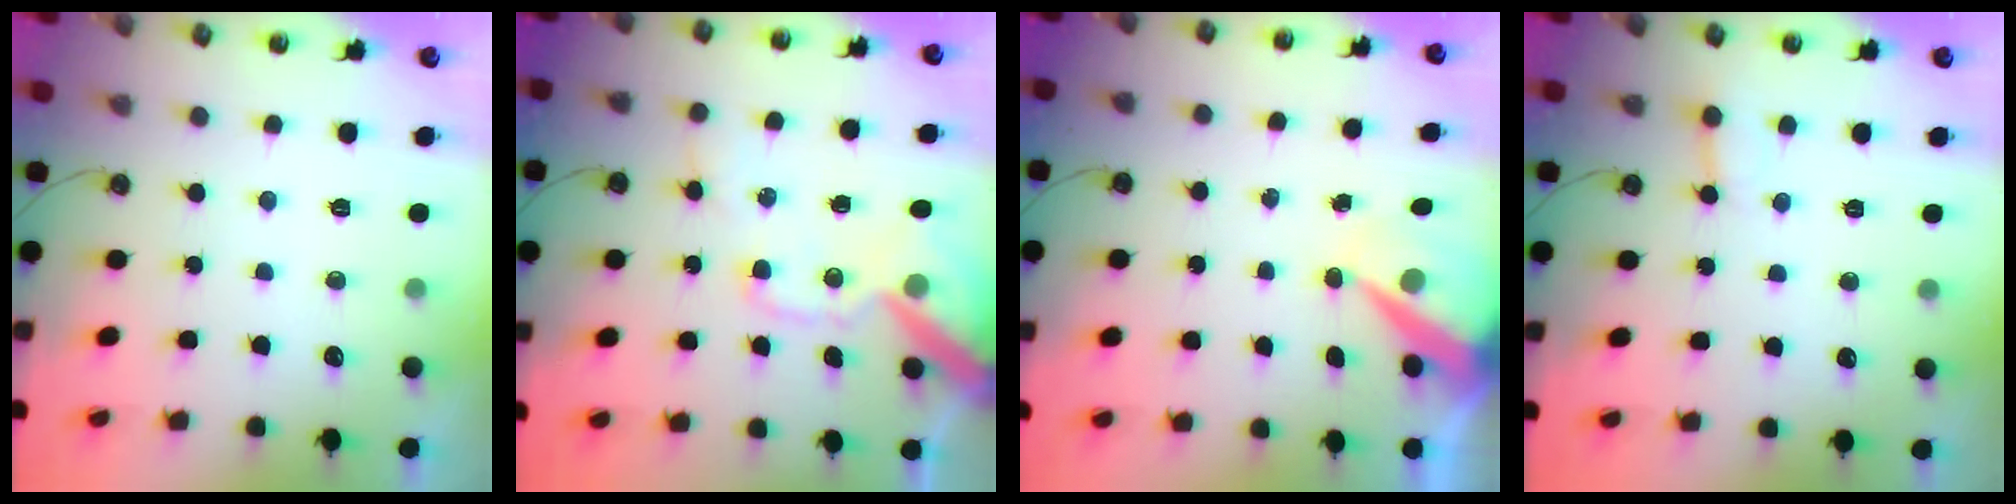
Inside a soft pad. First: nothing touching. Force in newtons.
{"total": 16.0, "press": 15.9, "slide": 2.3}
{"total": 8.8, "press": 8.8, "slide": 1.1}
{"total": 2.9, "press": 2.9, "slide": 0.3}